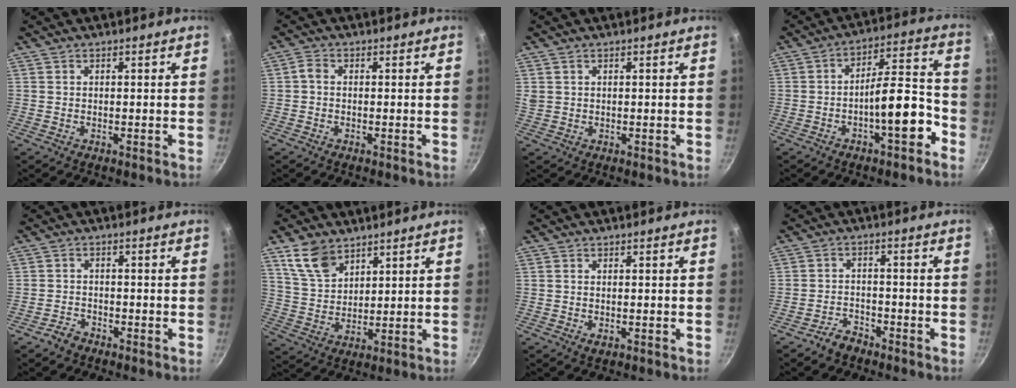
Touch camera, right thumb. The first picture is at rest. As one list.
[{"total": 1.6, "force": [-0.4, 1.1, 1.1], "torque": [-0.028, 0.008, -0.012]}, {"total": 1.1, "force": [0.6, 0.8, 0.5], "torque": [-0.010, 0.004, 0.014]}, {"total": 11.7, "force": [-4.9, 3.6, 10.0], "torque": [-0.119, 0.064, -0.073]}, {"total": 2.4, "force": [-2.0, 1.3, 0.6], "torque": [-0.007, 0.025, -0.034]}, {"total": 8.6, "force": [5.7, 5.0, 4.1], "torque": [-0.057, -0.025, 0.119]}, {"total": 1.2, "force": [-0.2, 0.6, 1.0], "torque": [-0.018, -0.001, -0.001]}, {"total": 3.7, "force": [-3.1, 1.9, 1.0], "torque": [-0.011, 0.035, -0.053]}]